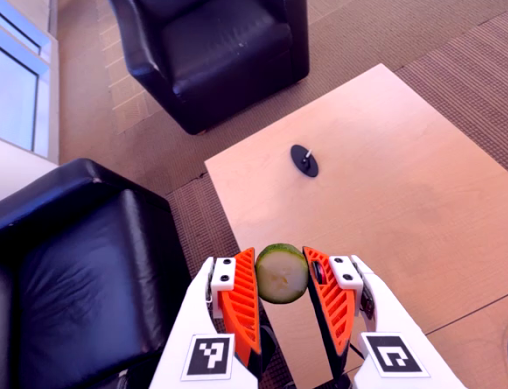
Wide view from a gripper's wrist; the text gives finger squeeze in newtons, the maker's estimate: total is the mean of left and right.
{"total": 8.4, "left": 8.1, "right": 8.7}